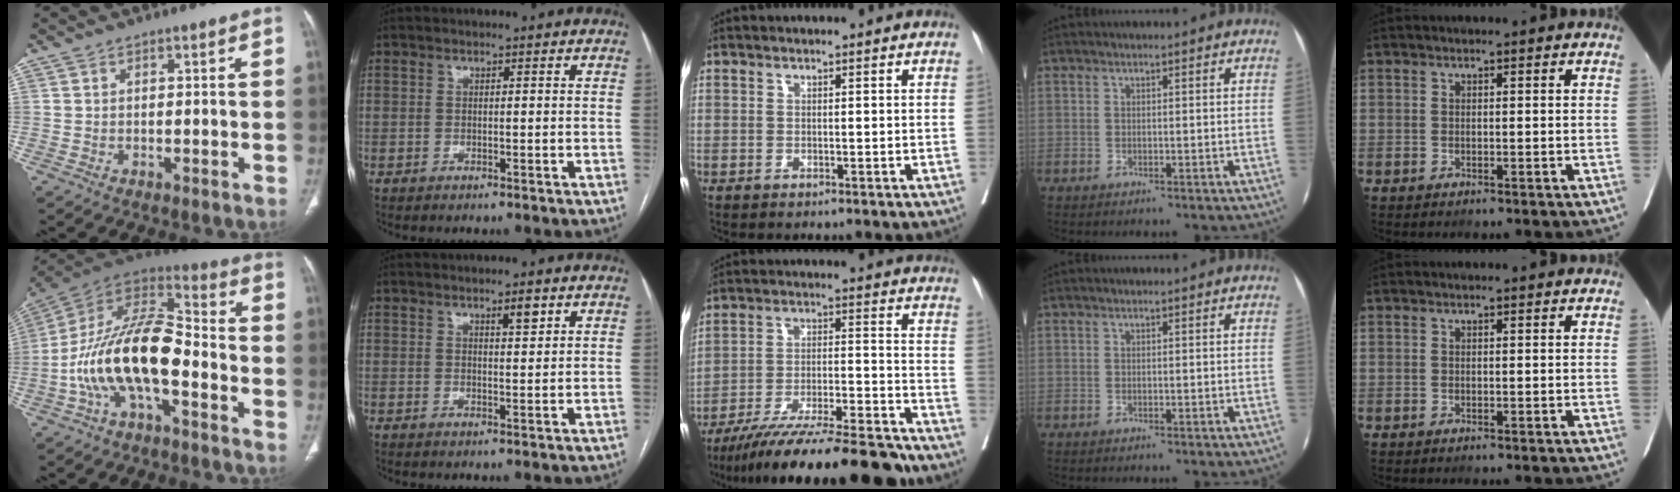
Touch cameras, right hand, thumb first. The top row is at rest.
{"thumb": {"total": 19.0, "force": [-5.6, 8.6, 16.0], "torque": [-0.295, 0.068, -0.102]}, "index": {"total": 2.2, "force": [1.4, 0.4, 1.7], "torque": [-0.028, -0.002, 0.023]}, "middle": {"total": 21.2, "force": [-18.5, 1.3, 10.2], "torque": [-0.149, -0.019, -0.292]}}